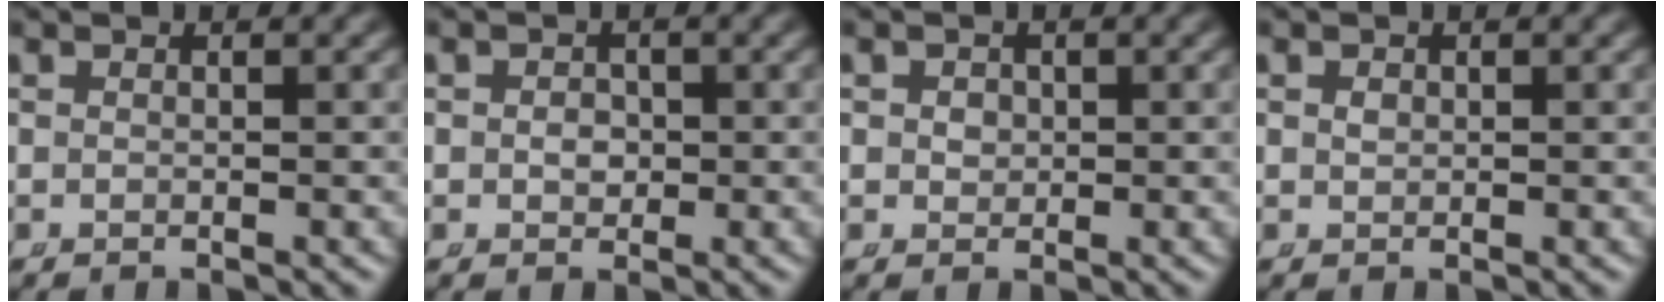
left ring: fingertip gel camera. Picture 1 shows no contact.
{"total": 1.2, "force": [-0.2, 1.0, 0.6], "torque": [-0.012, -0.009, 0.002]}
{"total": 1.2, "force": [0.2, 1.1, 0.5], "torque": [-0.009, -0.008, 0.011]}
{"total": 0.0}